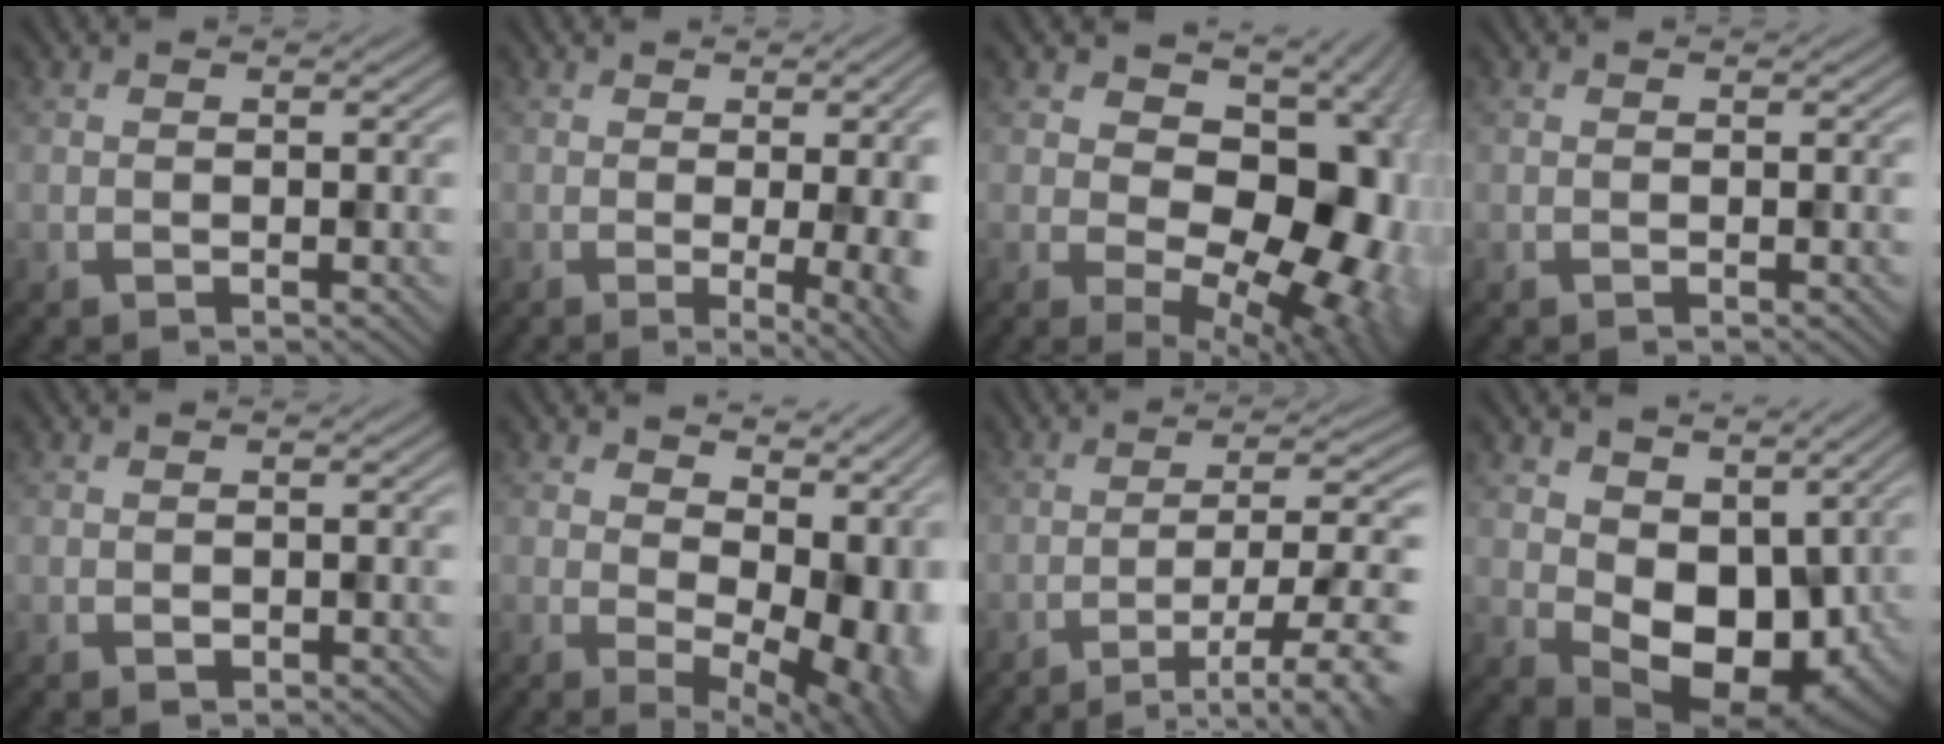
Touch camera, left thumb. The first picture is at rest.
{"total": 12.1, "force": [-0.7, 4.2, 11.4], "torque": [-0.093, 0.018, -0.002]}
{"total": 14.8, "force": [1.0, 9.7, 11.1], "torque": [-0.114, -0.013, 0.024]}
{"total": 0.0}
{"total": 0.5, "force": [-0.2, 0.5, -0.1], "torque": [0.002, -0.004, 0.000]}
{"total": 13.1, "force": [3.1, 7.5, 10.2], "torque": [-0.108, -0.013, 0.084]}
{"total": 10.0, "force": [-5.0, 2.1, 8.5], "torque": [-0.106, 0.008, -0.068]}
{"total": 9.7, "force": [2.2, 6.7, 6.7], "torque": [-0.127, -0.029, 0.050]}